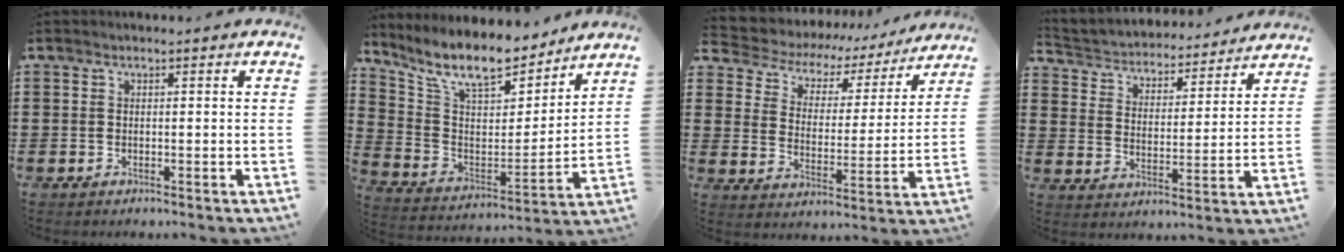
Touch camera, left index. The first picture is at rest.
{"total": 11.1, "force": [9.4, 2.6, 5.4], "torque": [-0.136, -0.056, 0.163]}
{"total": 3.7, "force": [2.8, 2.3, 1.0], "torque": [-0.043, -0.020, 0.039]}
{"total": 3.5, "force": [3.4, 0.6, -0.1], "torque": [-0.021, -0.031, 0.051]}